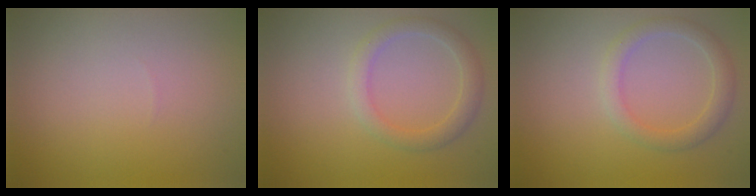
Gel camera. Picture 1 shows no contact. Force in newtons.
{"total": 2.4, "press": 2.4, "slide": 0.1}
{"total": 2.4, "press": 2.4, "slide": 0.1}